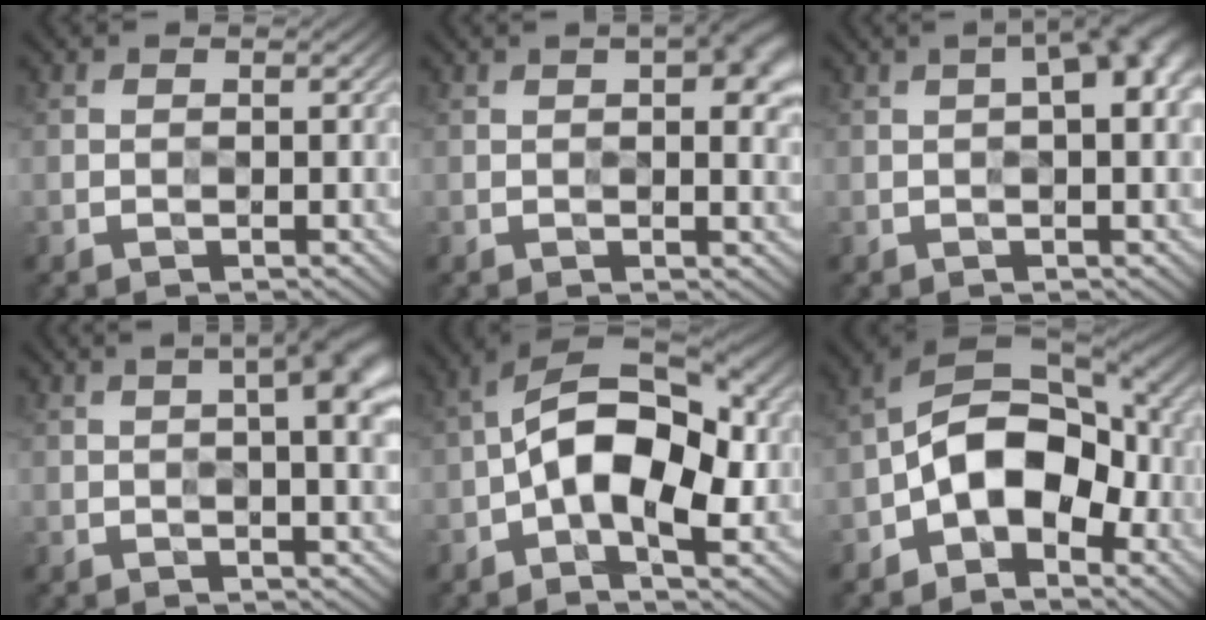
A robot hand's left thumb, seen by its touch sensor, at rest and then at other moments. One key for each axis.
{"total": 5.0, "fx": 1.5, "fy": 1.7, "fz": 4.5, "tx": -0.047, "ty": 0.012, "tz": 0.012}
{"total": 4.7, "fx": 1.2, "fy": 1.5, "fz": 4.3, "tx": -0.052, "ty": 0.017, "tz": 0.005}
{"total": 7.2, "fx": 2.4, "fy": 1.9, "fz": 6.5, "tx": -0.062, "ty": 0.020, "tz": 0.019}
{"total": 11.9, "fx": -1.2, "fy": 6.2, "fz": 10.1, "tx": -0.171, "ty": 0.023, "tz": -0.033}
{"total": 11.5, "fx": -3.1, "fy": 7.0, "fz": 8.6, "tx": -0.144, "ty": 0.005, "tz": -0.071}